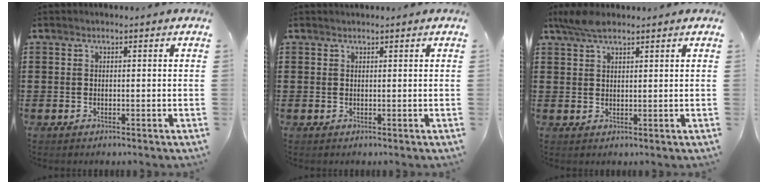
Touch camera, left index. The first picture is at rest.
{"total": 0.0}
{"total": 3.9, "force": [2.7, 1.4, 2.4], "torque": [-0.055, 0.005, 0.051]}